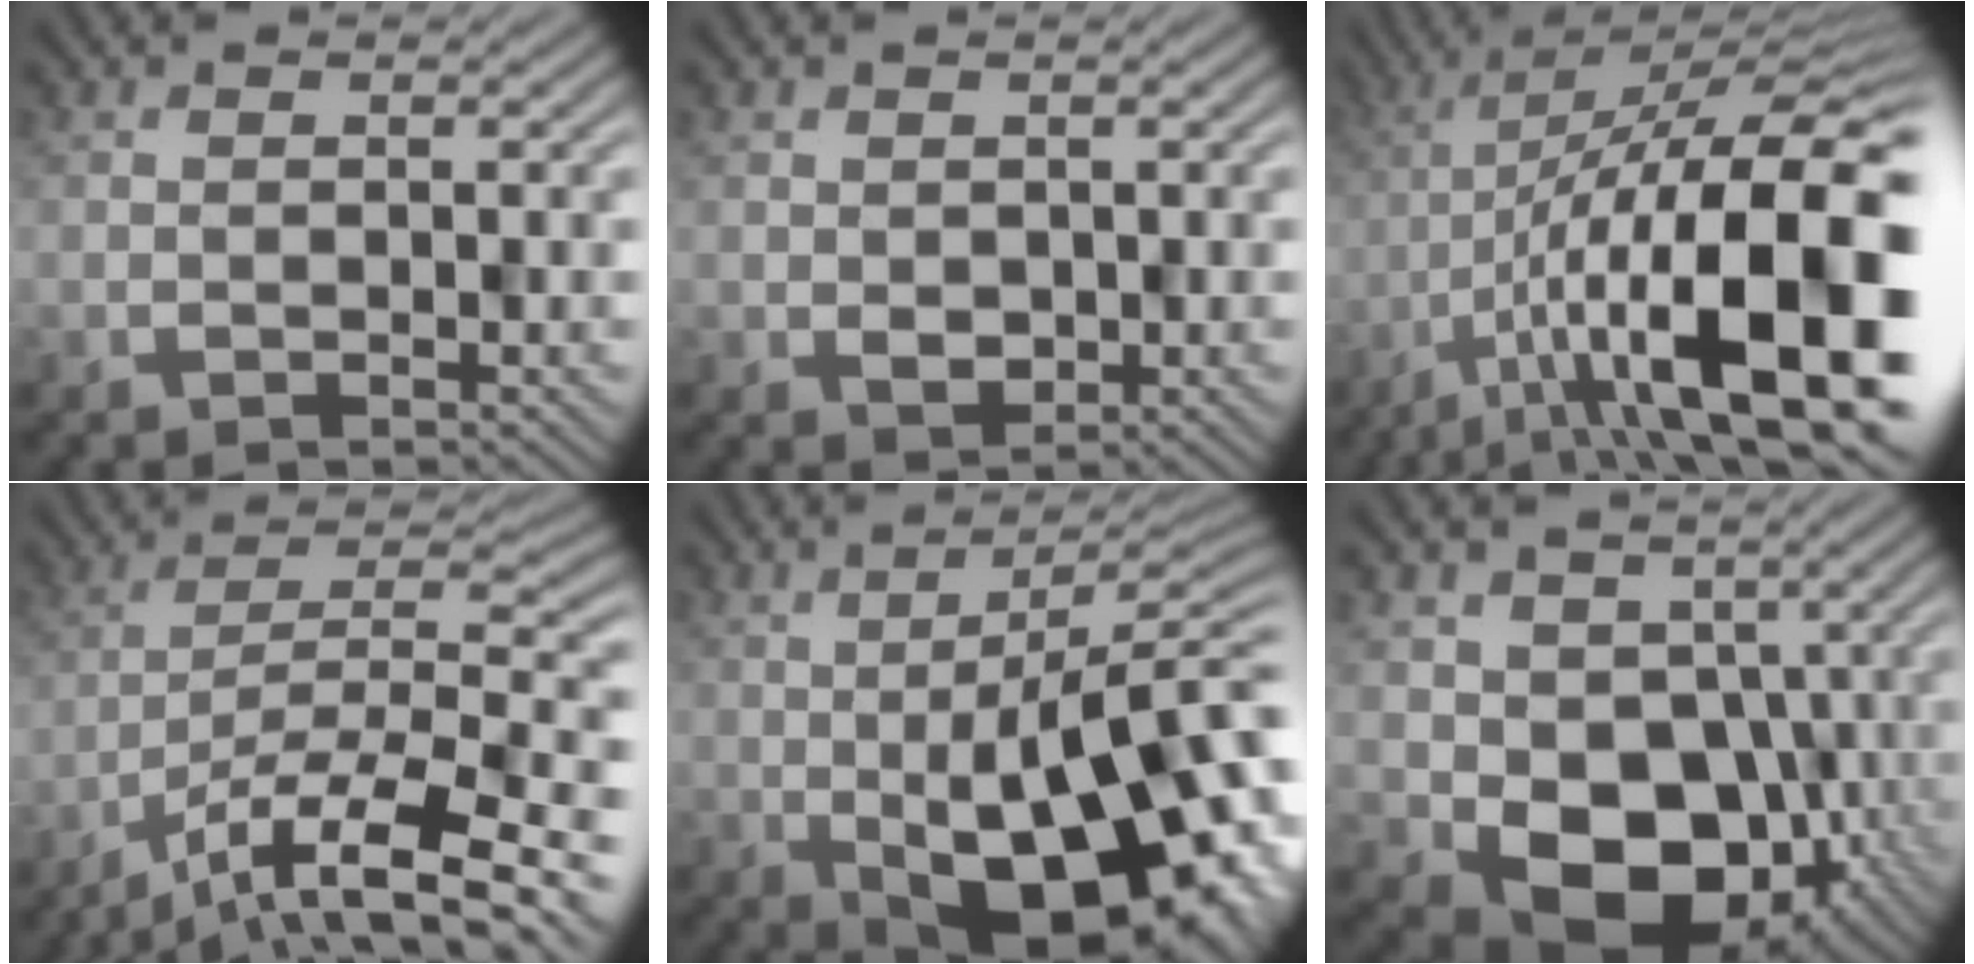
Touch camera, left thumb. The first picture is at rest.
{"total": 1.9, "force": [0.1, 1.8, 0.5], "torque": [-0.011, -0.006, 0.009]}
{"total": 19.5, "force": [-6.4, 7.5, 16.8], "torque": [-0.268, -0.004, -0.104]}
{"total": 12.8, "force": [-8.3, 3.7, 9.1], "torque": [-0.159, -0.007, -0.142]}
{"total": 17.6, "force": [-3.1, 8.0, 15.4], "torque": [-0.206, 0.002, -0.051]}
{"total": 10.0, "force": [-1.9, 8.2, 5.3], "torque": [-0.078, -0.031, -0.031]}